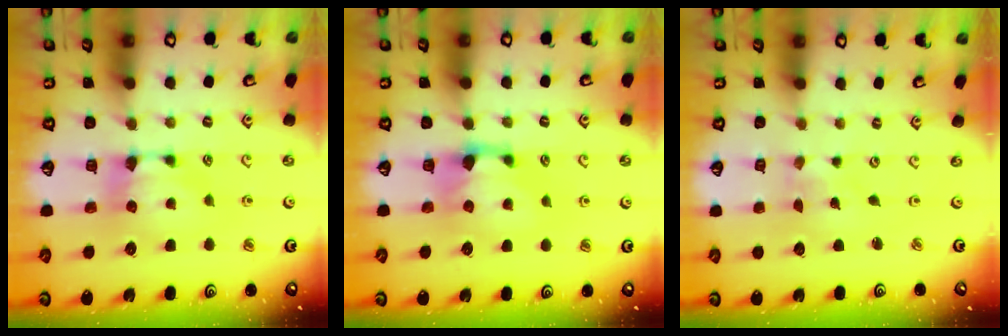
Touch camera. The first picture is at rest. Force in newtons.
{"total": 1.2, "press": 0.3, "slide": 1.2}
{"total": 6.0, "press": 6.0, "slide": 0.6}